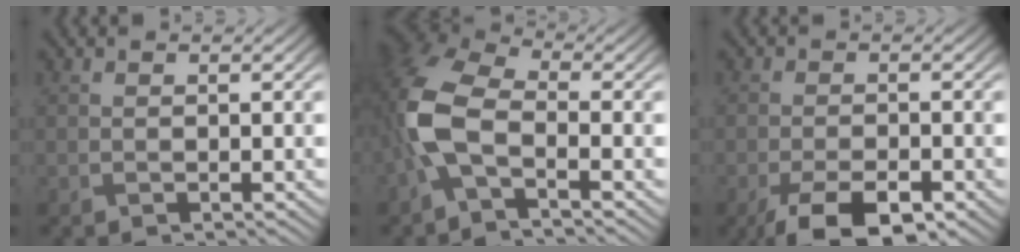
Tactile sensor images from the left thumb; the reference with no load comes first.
{"total": 8.8, "force": [-2.0, 4.4, 7.3], "torque": [-0.188, 0.007, -0.063]}
{"total": 7.0, "force": [-4.4, 2.5, 4.7], "torque": [-0.081, -0.008, -0.074]}